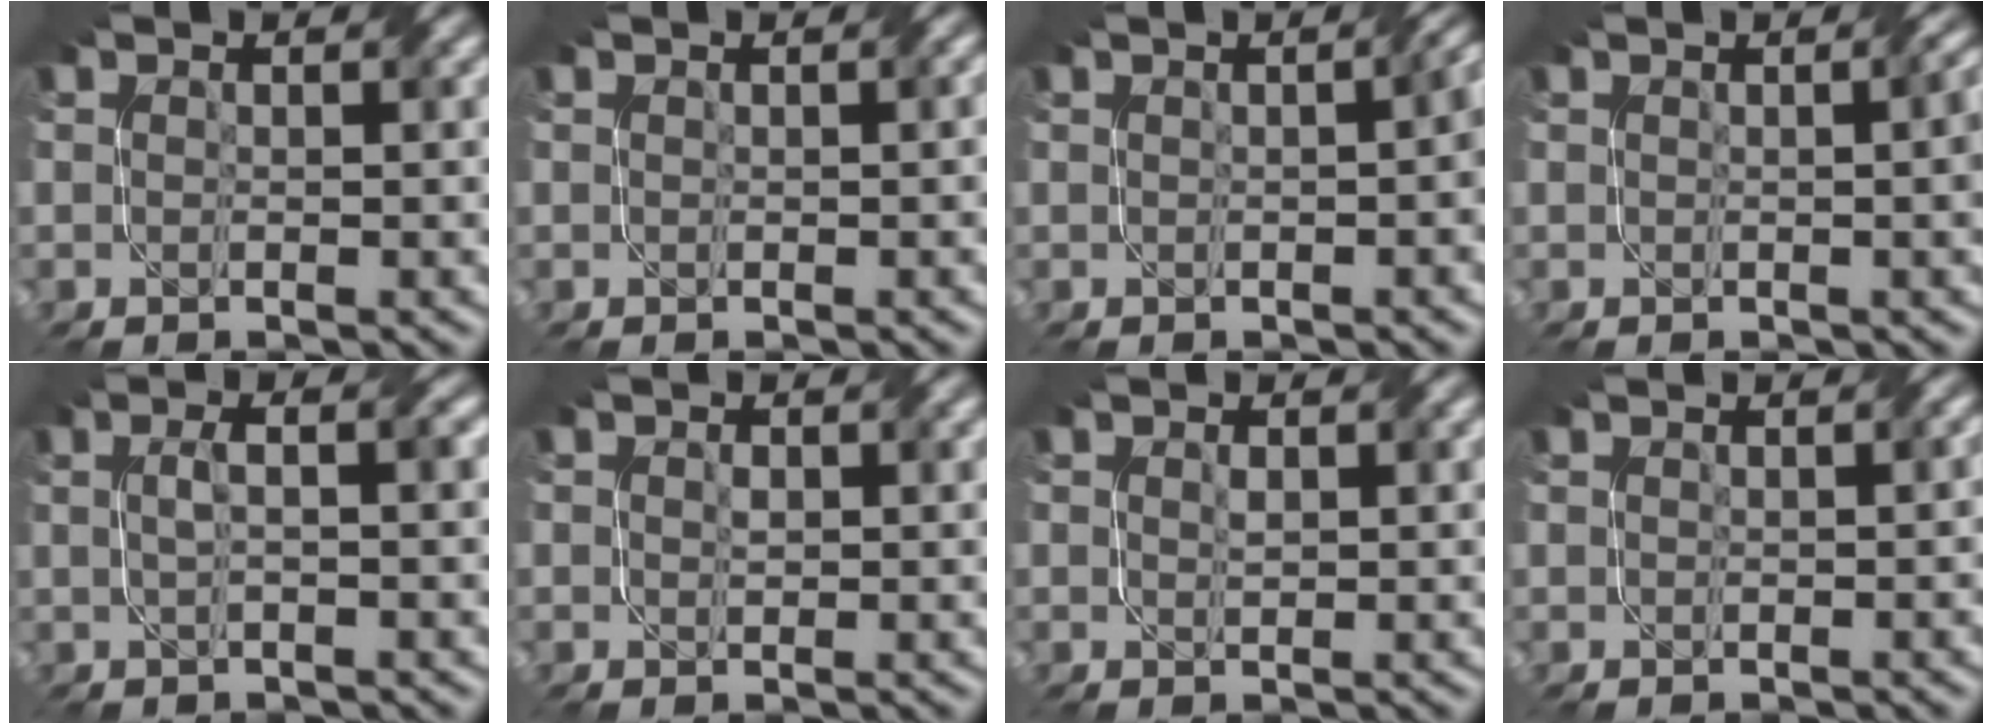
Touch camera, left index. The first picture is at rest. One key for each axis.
{"total": 0.6, "fx": 0.3, "fy": 0.1, "fz": 0.5, "tx": -0.007, "ty": 0.004, "tz": 0.001}
{"total": 3.0, "fx": -0.1, "fy": 1.0, "fz": 2.8, "tx": -0.024, "ty": 0.011, "tz": 0.005}
{"total": 3.7, "fx": 0.3, "fy": 1.3, "fz": 3.5, "tx": -0.023, "ty": 0.014, "tz": 0.003}
{"total": 2.7, "fx": 0.4, "fy": 0.8, "fz": 2.6, "tx": -0.042, "ty": 0.012, "tz": 0.004}
{"total": 1.2, "fx": 0.2, "fy": 0.8, "fz": 0.8, "tx": -0.010, "ty": -0.003, "tz": 0.006}
{"total": 1.1, "fx": 0.3, "fy": 0.6, "fz": 0.9, "tx": -0.014, "ty": -0.003, "tz": 0.009}
{"total": 1.0, "fx": 0.3, "fy": 0.4, "fz": 0.9, "tx": -0.009, "ty": 0.003, "tz": 0.002}